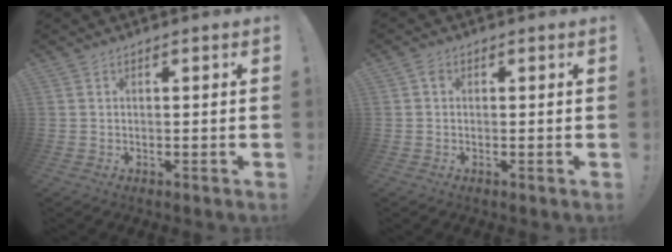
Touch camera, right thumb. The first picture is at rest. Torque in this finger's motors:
{"motor_torque": [-0.13, 0.19, 0.14, 0.14, -0.03]}